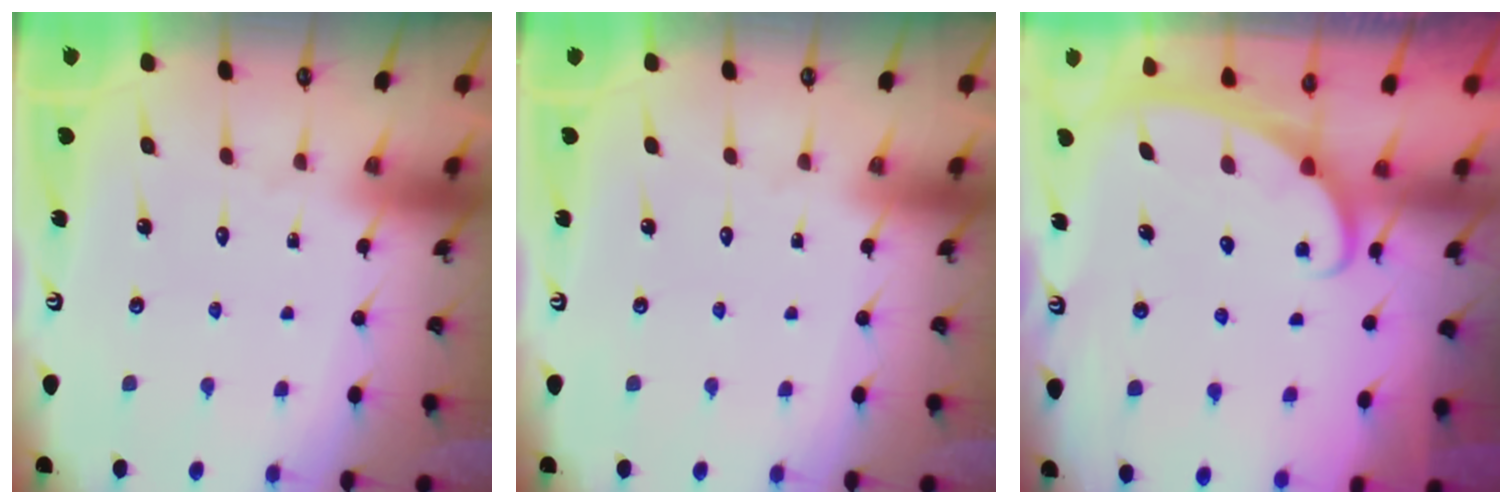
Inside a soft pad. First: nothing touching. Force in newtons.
{"total": 0.0}
{"total": 2.3, "press": 2.3, "slide": 0.4}